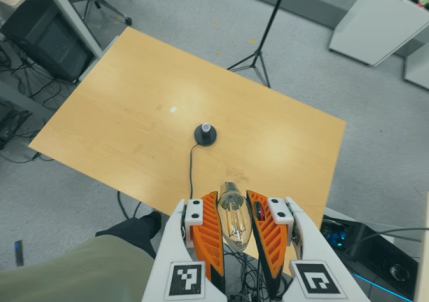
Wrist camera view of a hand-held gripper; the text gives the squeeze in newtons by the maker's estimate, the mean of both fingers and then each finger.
{"total": 20.7, "left": 22.0, "right": 19.3}